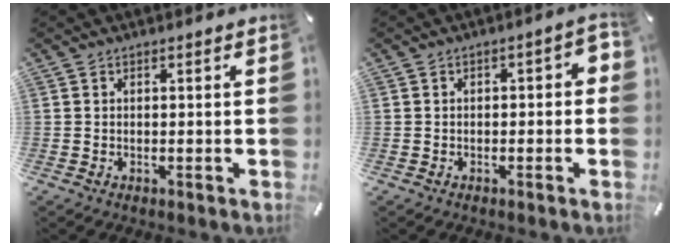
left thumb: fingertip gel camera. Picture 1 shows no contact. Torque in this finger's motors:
{"motor_torque": [-0.08, -0.05, -0.26, 0.34, -0.08]}